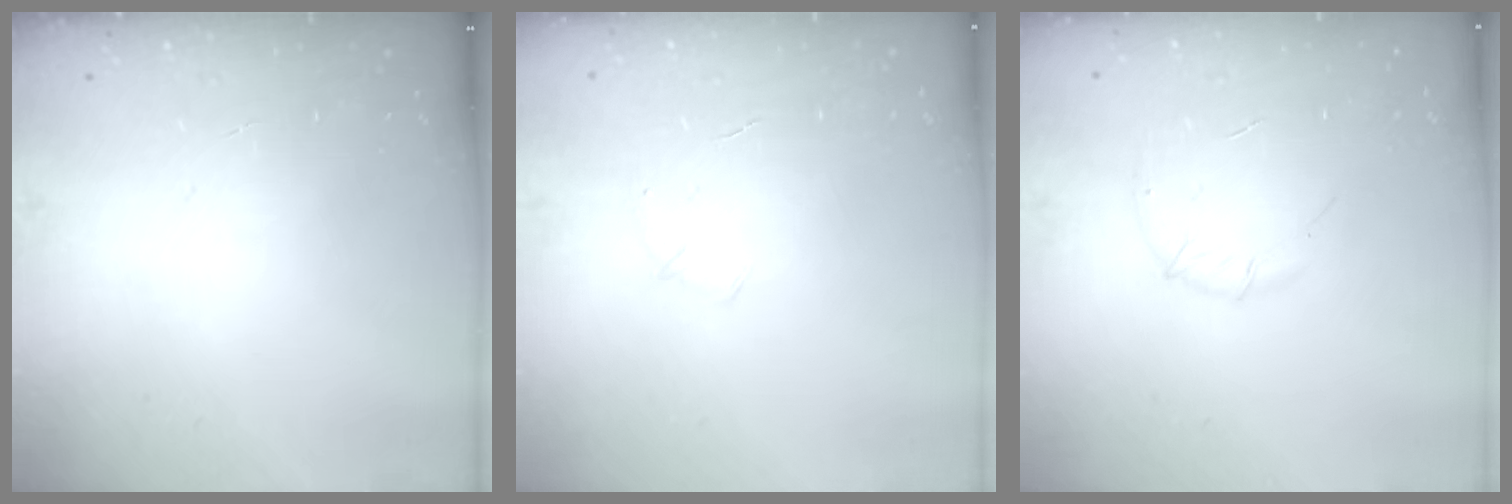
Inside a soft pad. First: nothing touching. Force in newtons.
{"total": 5.0, "press": 4.9, "slide": 1.3}
{"total": 5.7, "press": 5.5, "slide": 1.6}